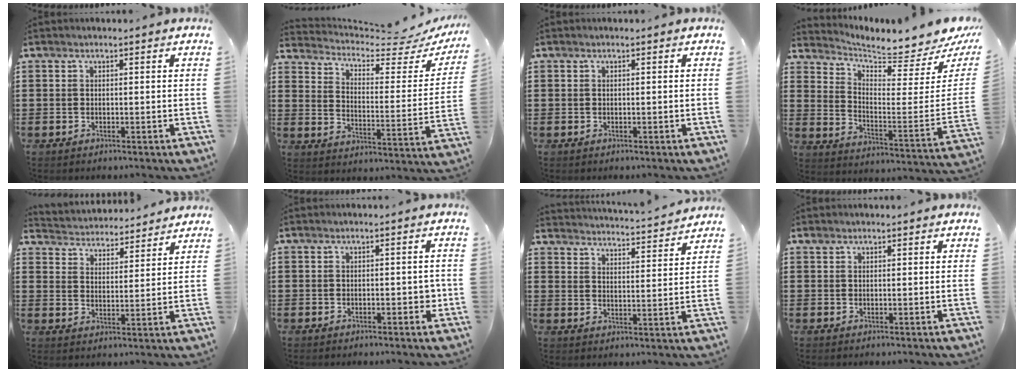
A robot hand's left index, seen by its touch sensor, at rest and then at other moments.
{"total": 4.4, "force": [4.0, 0.7, 1.6], "torque": [-0.050, -0.035, 0.061]}
{"total": 0.0}
{"total": 5.2, "force": [5.1, 0.0, 0.9], "torque": [-0.034, -0.059, 0.078]}
{"total": 3.8, "force": [3.7, 0.0, -0.8], "torque": [-0.009, -0.031, 0.059]}
{"total": 2.1, "force": [-0.5, 0.9, 1.8], "torque": [-0.024, 0.002, -0.014]}
{"total": 3.7, "force": [3.6, -0.7, -0.3], "torque": [-0.015, -0.034, 0.057]}
{"total": 0.8, "force": [0.8, 0.3, 0.1], "torque": [-0.004, 0.002, 0.015]}